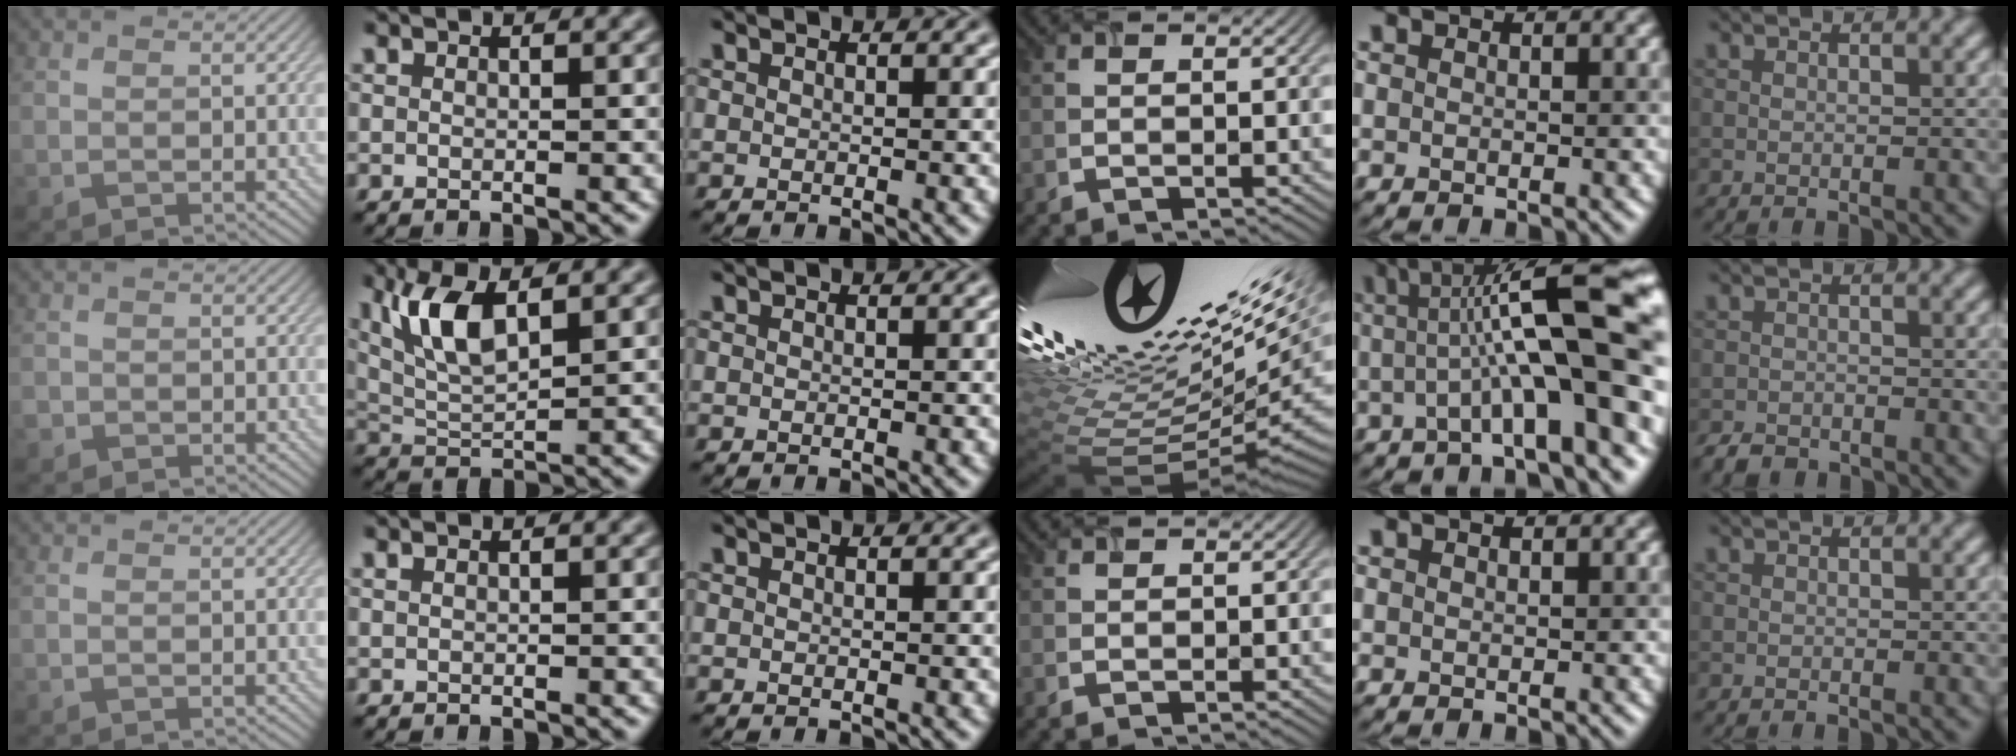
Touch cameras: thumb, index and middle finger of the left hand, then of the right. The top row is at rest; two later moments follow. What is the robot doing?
{"motion": "screw", "object": "timer"}